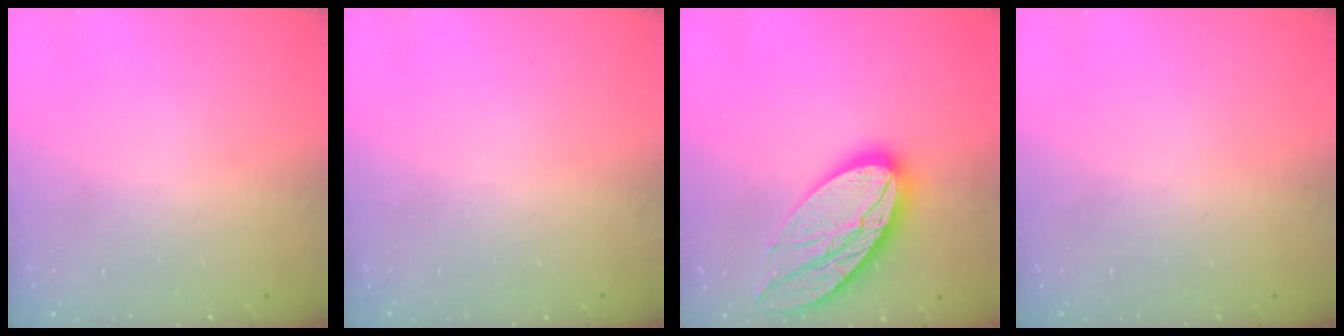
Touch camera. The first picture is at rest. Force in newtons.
{"total": 0.0}
{"total": 19.3, "press": 19.2, "slide": 1.8}
{"total": 0.0}